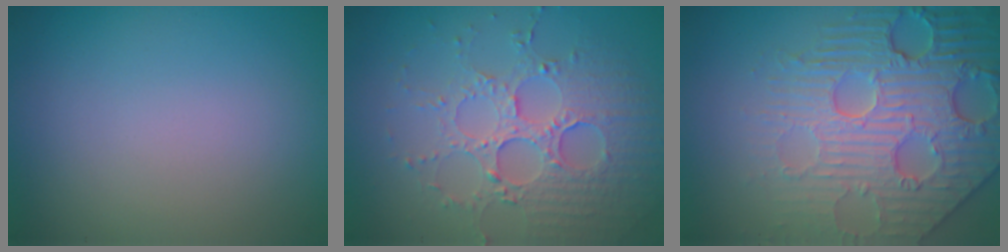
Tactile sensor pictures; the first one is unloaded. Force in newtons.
{"total": 4.5, "press": 4.2, "slide": 1.7}
{"total": 7.8, "press": 6.1, "slide": 4.9}